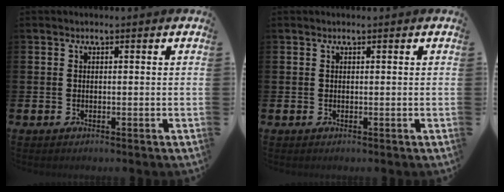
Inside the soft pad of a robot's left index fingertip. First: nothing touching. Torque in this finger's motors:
{"motor_torque": [0.01, 0.11, 0.00, -0.01]}